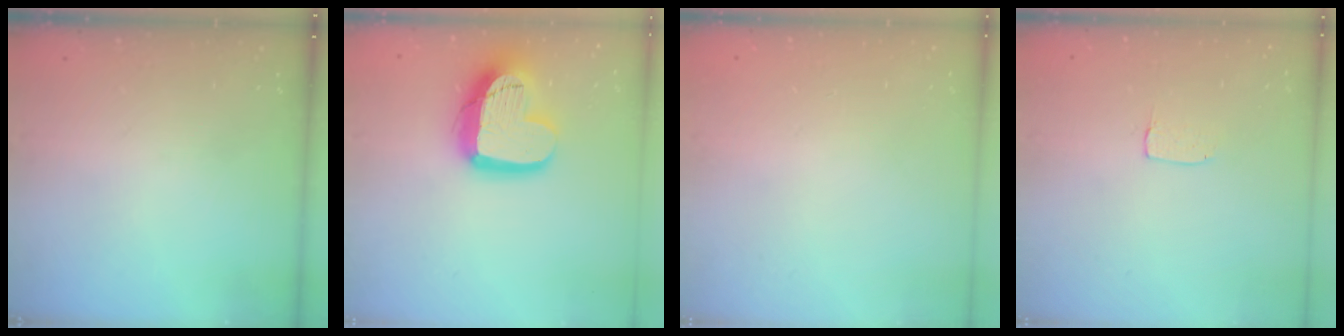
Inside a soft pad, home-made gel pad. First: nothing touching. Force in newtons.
{"total": 17.1, "press": 17.0, "slide": 1.5}
{"total": 0.0}
{"total": 3.2, "press": 3.2, "slide": 0.1}